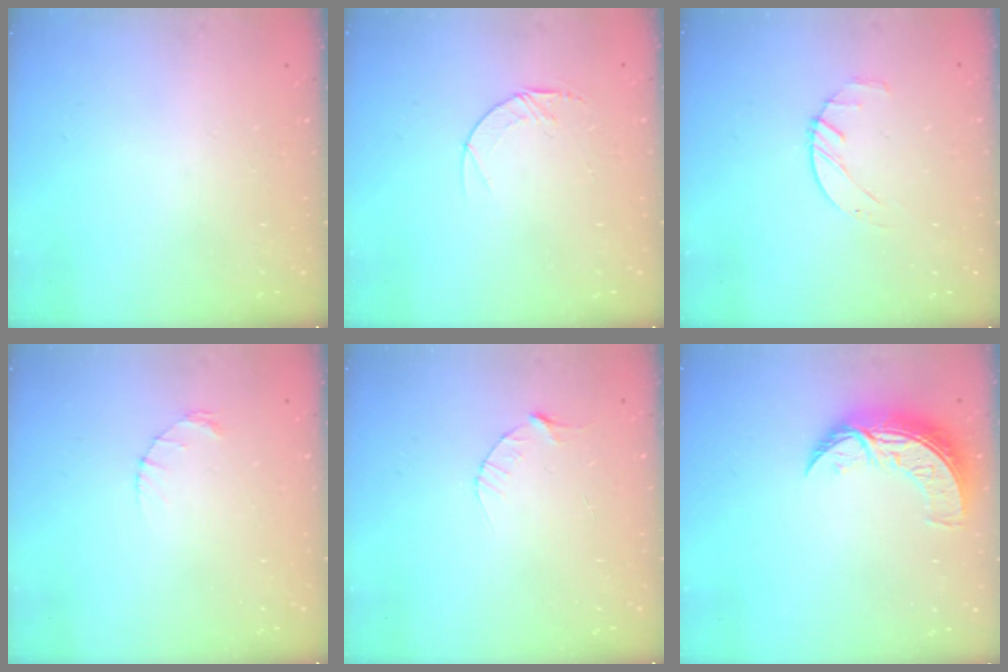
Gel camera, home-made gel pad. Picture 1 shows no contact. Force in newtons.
{"total": 4.6, "press": 4.6, "slide": 0.4}
{"total": 2.5, "press": 2.5, "slide": 0.4}
{"total": 1.2, "press": 1.1, "slide": 0.2}
{"total": 3.1, "press": 3.0, "slide": 0.4}
{"total": 9.7, "press": 9.7, "slide": 0.8}